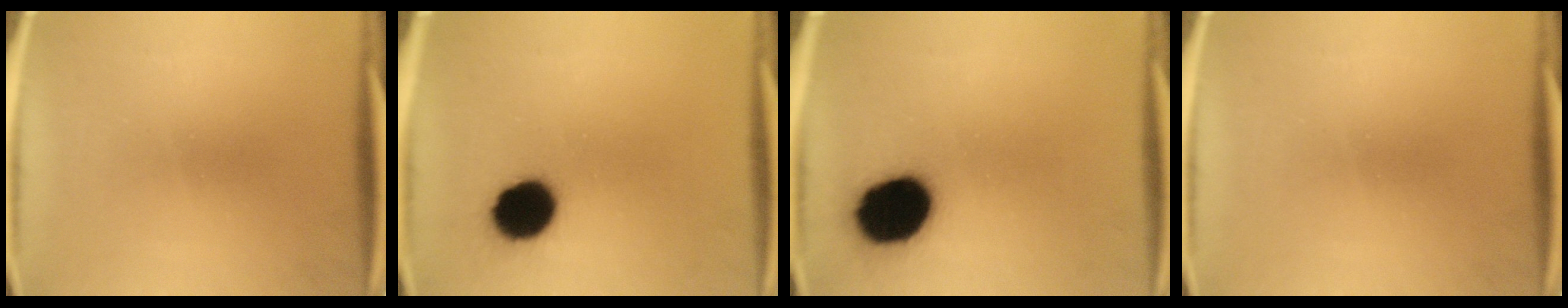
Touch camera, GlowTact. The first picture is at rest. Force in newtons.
{"total": 11.5}
{"total": 16.6}
{"total": 0.0}